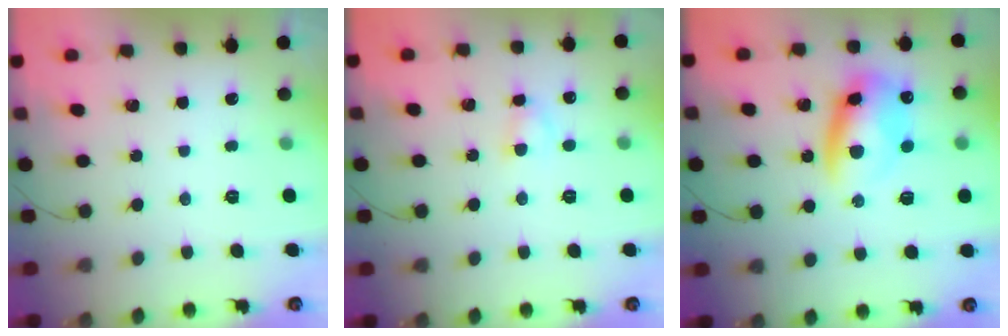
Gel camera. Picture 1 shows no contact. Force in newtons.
{"total": 3.0, "press": 2.7, "slide": 1.3}
{"total": 12.2, "press": 11.8, "slide": 2.9}